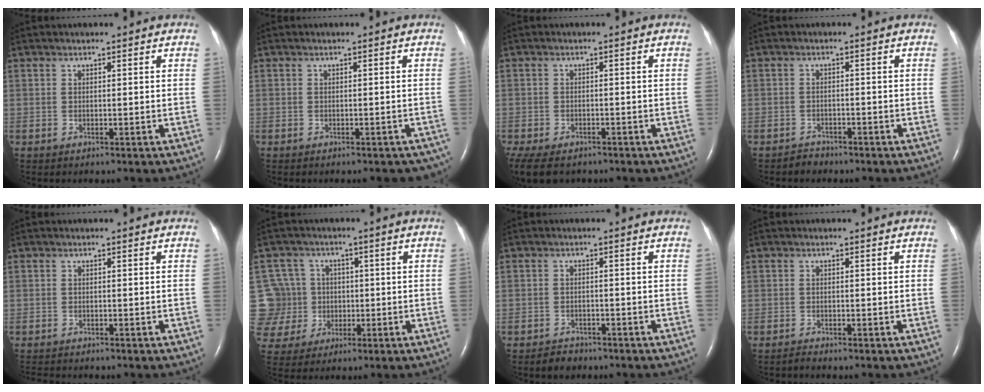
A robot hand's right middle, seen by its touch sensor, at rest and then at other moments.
{"total": 6.8, "force": [-5.7, 2.6, 2.6], "torque": [-0.020, 0.001, -0.053]}
{"total": 11.8, "force": [-8.0, 6.5, 5.6], "torque": [-0.151, -0.025, -0.109]}
{"total": 1.5, "force": [-1.4, 0.5, -0.4], "torque": [0.000, -0.002, -0.024]}
{"total": 2.2, "force": [-2.1, 0.3, 0.5], "torque": [-0.008, -0.007, -0.030]}
{"total": 8.0, "force": [-0.2, 7.9, 1.4], "torque": [-0.044, 0.019, 0.013]}
{"total": 2.1, "force": [-1.8, 1.0, 0.2], "torque": [-0.017, -0.001, -0.028]}
{"total": 0.7, "force": [-0.6, -0.2, 0.0], "torque": [-0.007, -0.006, -0.012]}